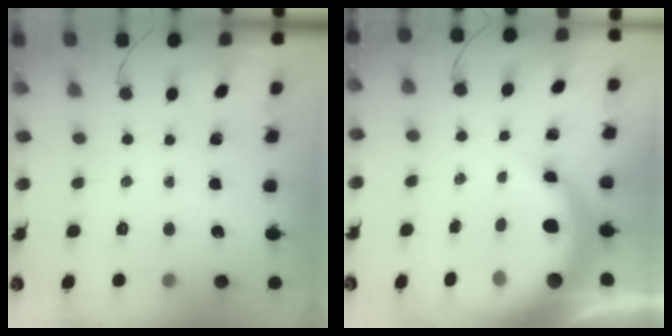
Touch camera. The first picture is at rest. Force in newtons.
{"total": 9.0, "press": 8.7, "slide": 2.1}